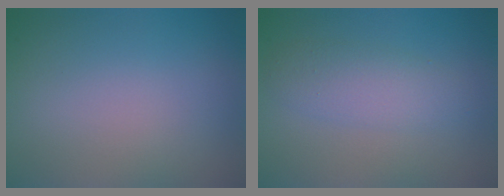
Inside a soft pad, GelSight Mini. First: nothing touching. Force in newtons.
{"total": 3.0, "press": 3.0, "slide": 0.2}